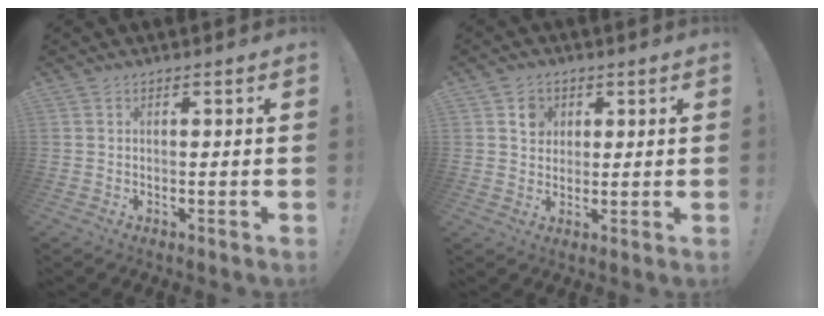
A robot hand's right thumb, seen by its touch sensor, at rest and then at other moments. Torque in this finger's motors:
{"motor_torque": [0.60, 0.81, 0.20, -0.01, 0.00]}